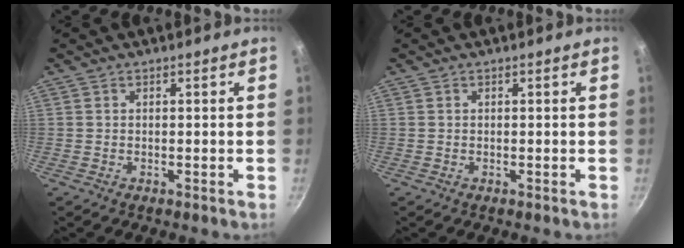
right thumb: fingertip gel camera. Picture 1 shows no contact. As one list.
[{"total": 0.0}]